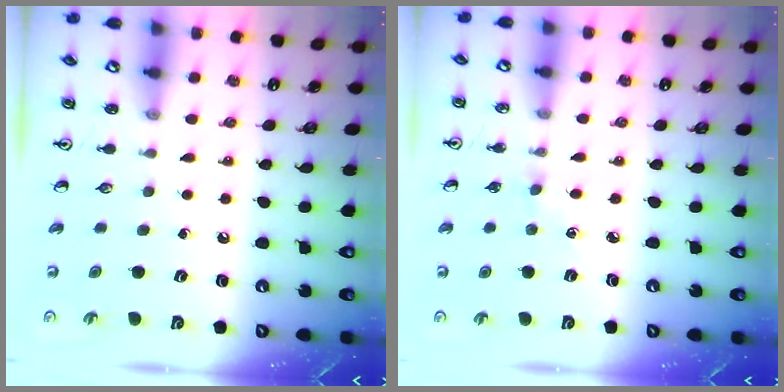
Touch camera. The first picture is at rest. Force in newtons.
{"total": 2.0, "press": 2.0, "slide": 0.3}